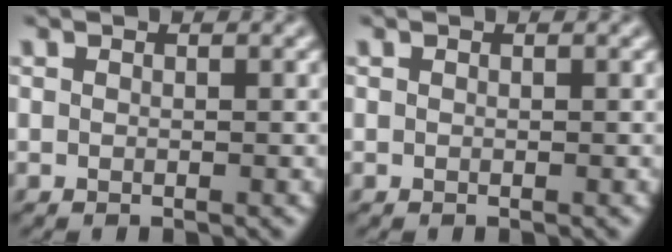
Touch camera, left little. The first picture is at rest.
{"total": 0.0}